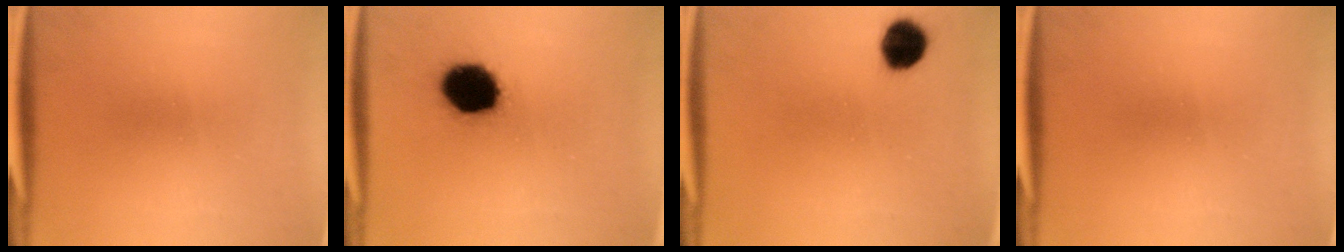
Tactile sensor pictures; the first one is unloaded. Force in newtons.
{"total": 13.7}
{"total": 6.9}
{"total": 0.0}